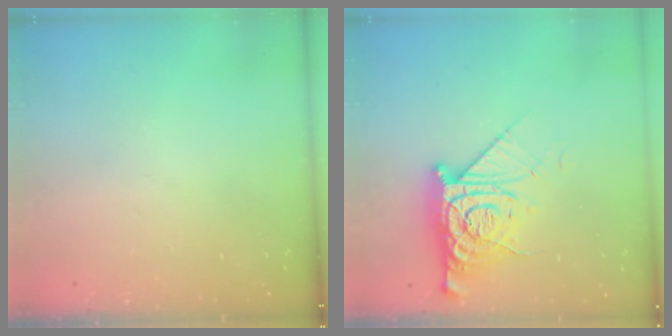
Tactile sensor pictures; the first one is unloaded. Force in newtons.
{"total": 8.9, "press": 8.8, "slide": 1.1}